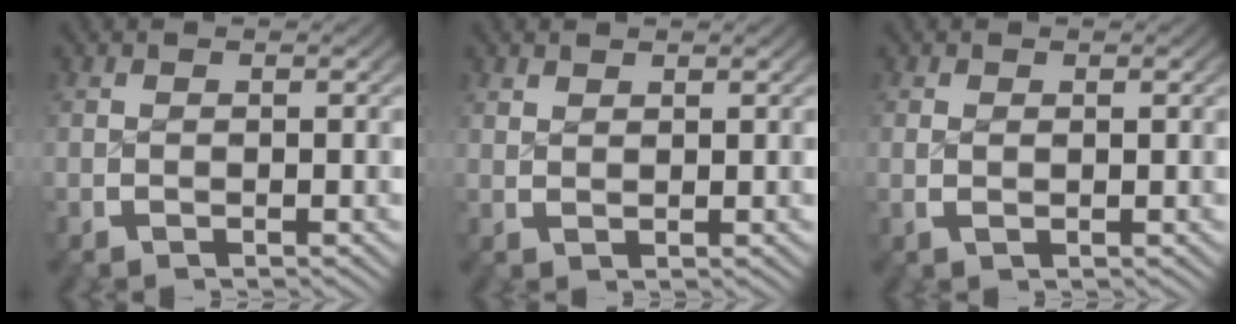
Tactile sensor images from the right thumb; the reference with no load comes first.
{"total": 1.2, "force": [1.2, 0.0, 0.1], "torque": [0.004, 0.001, 0.028]}
{"total": 0.7, "force": [0.3, 0.2, 0.6], "torque": [-0.016, -0.005, 0.011]}